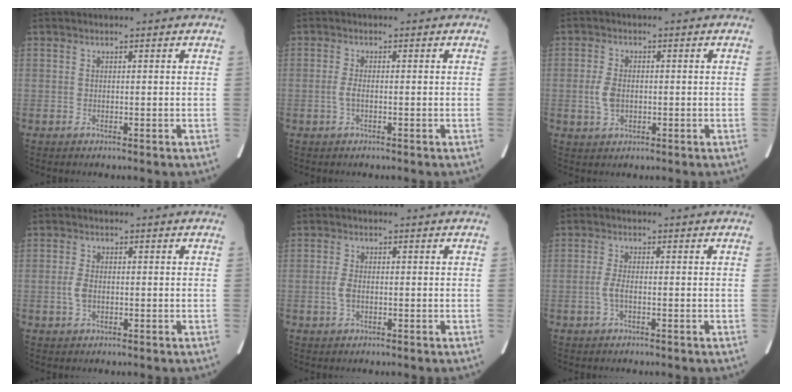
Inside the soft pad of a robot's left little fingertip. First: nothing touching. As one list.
[{"total": 1.5, "force": [-0.4, 0.4, 1.4], "torque": [-0.035, -0.001, -0.011]}, {"total": 3.4, "force": [-0.5, 2.2, 2.5], "torque": [-0.062, 0.001, -0.008]}, {"total": 2.3, "force": [-0.5, 1.3, 1.8], "torque": [-0.047, 0.001, -0.011]}, {"total": 2.1, "force": [-0.5, 1.1, 1.7], "torque": [-0.045, 0.000, -0.011]}, {"total": 2.1, "force": [-0.7, 0.6, 1.9], "torque": [-0.048, -0.001, -0.016]}]